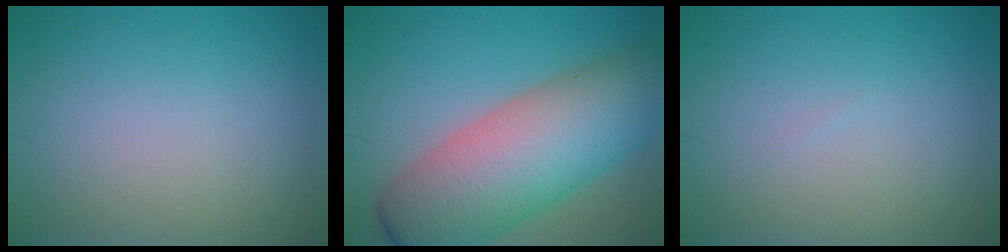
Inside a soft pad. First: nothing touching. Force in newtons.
{"total": 11.7, "press": 11.7, "slide": 0.4}
{"total": 0.0}